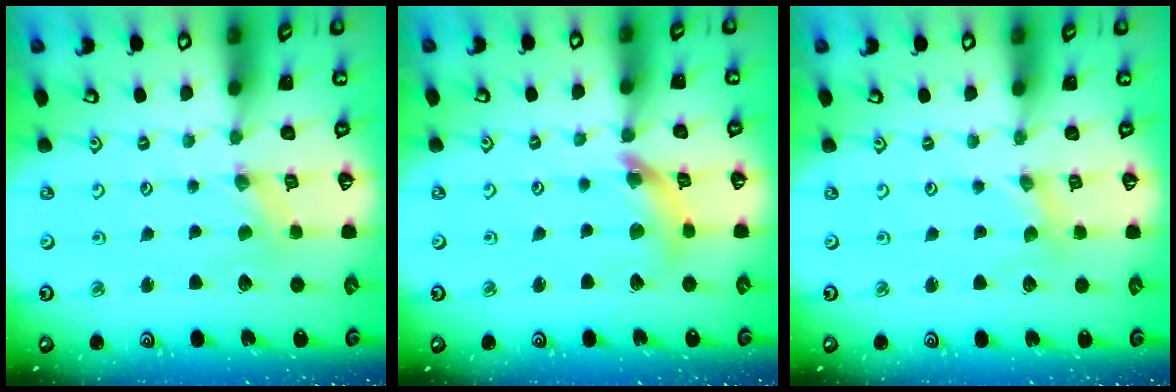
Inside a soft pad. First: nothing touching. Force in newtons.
{"total": 8.9, "press": 8.9, "slide": 1.2}
{"total": 0.0}